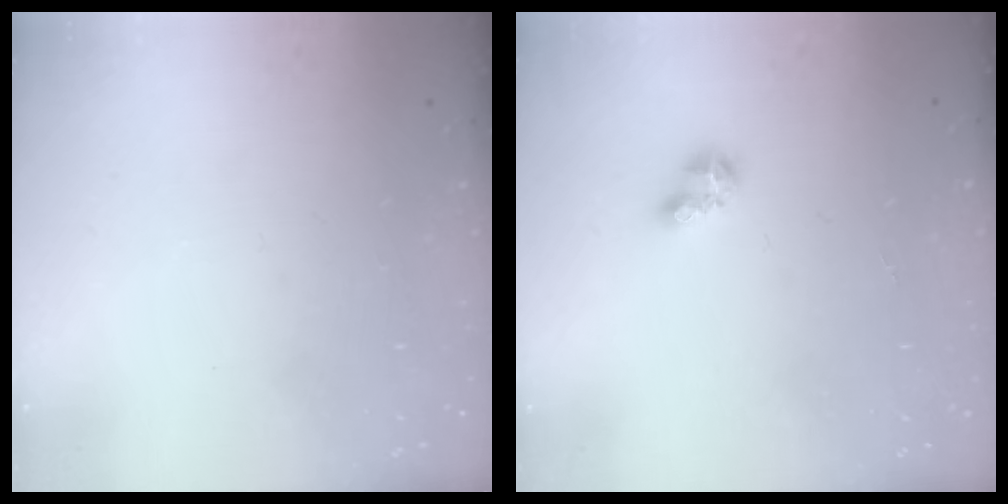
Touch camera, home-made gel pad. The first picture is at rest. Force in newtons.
{"total": 2.7, "press": 2.6, "slide": 0.5}